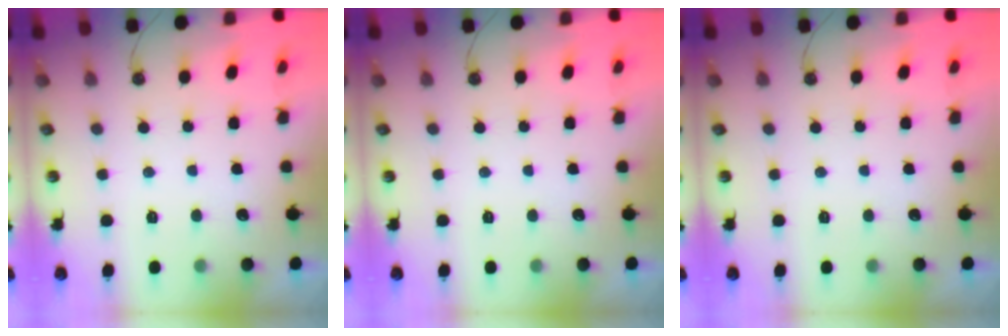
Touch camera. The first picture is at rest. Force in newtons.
{"total": 0.0}
{"total": 0.0}